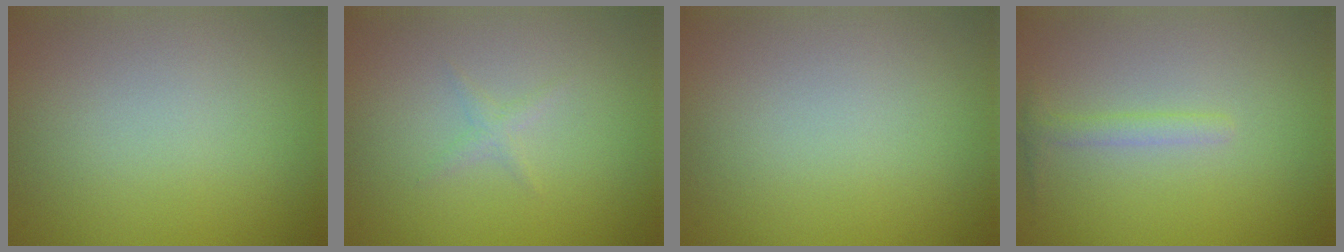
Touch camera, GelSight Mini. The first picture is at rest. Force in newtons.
{"total": 0.7, "press": 0.7, "slide": 0.0}
{"total": 0.0}
{"total": 1.1, "press": 1.1, "slide": 0.0}